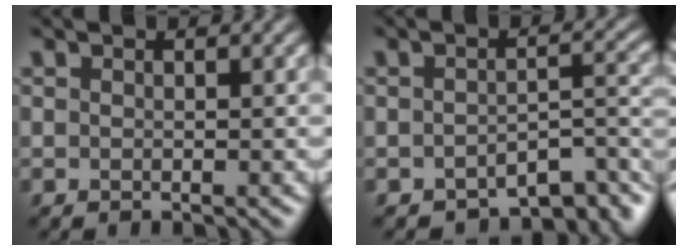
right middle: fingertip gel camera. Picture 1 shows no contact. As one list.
[{"total": 5.8, "force": [-4.6, 2.0, 2.9], "torque": [-0.027, -0.004, -0.060]}]